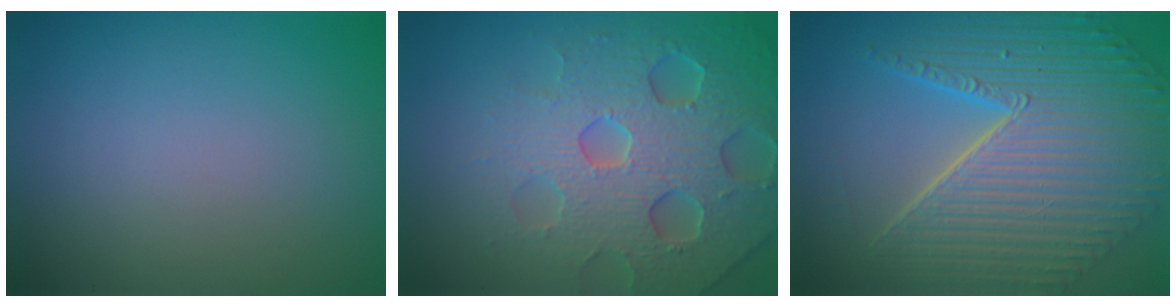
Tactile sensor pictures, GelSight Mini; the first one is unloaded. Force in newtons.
{"total": 7.3, "press": 7.2, "slide": 1.6}
{"total": 11.1, "press": 7.3, "slide": 8.4}